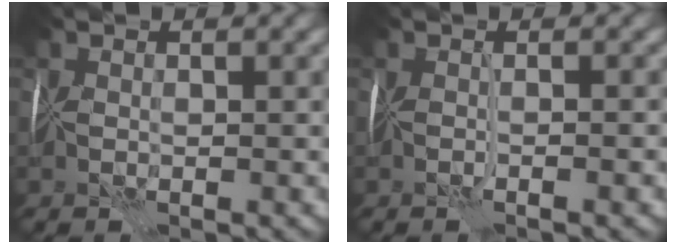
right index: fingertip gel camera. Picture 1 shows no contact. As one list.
[{"total": 1.7, "force": [-0.3, 0.2, 1.7], "torque": [-0.020, -0.009, -0.004]}]